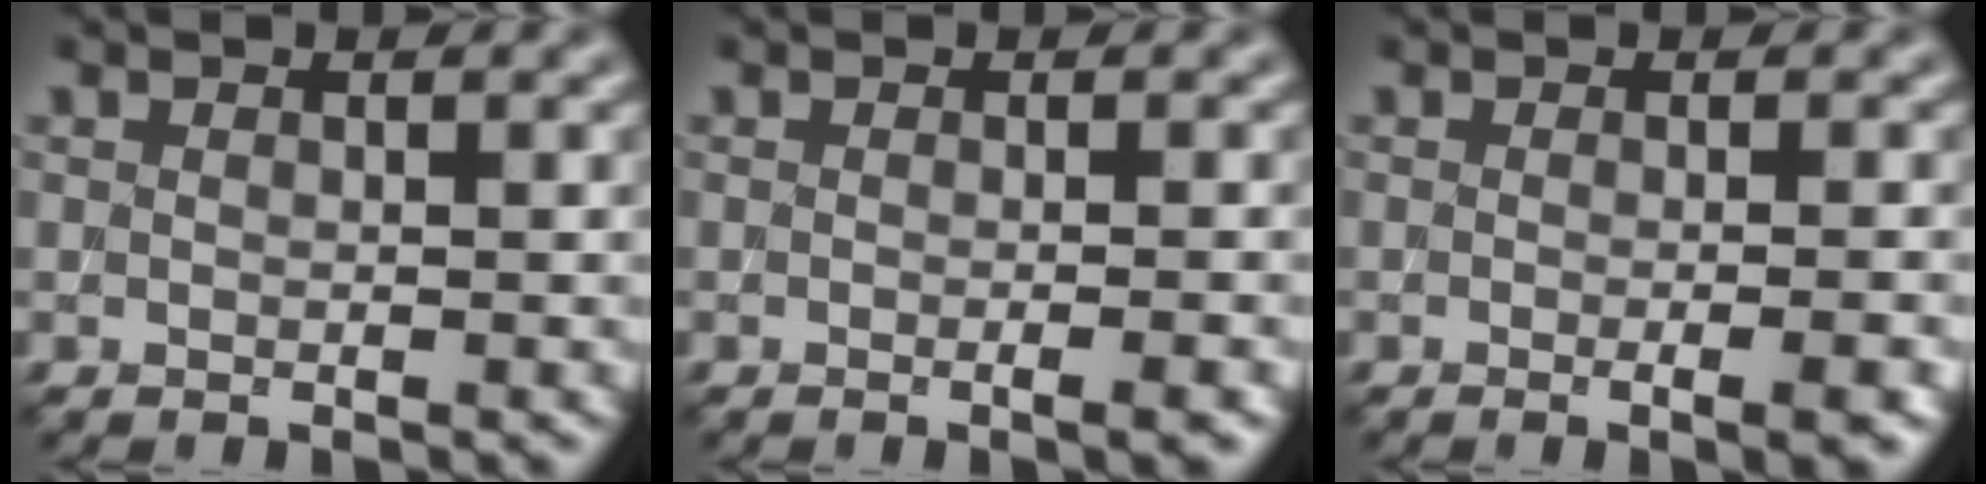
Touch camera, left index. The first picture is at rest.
{"total": 2.7, "force": [-0.3, 1.2, 2.4], "torque": [0.003, 0.005, -0.016]}
{"total": 3.7, "force": [-0.7, 1.5, 3.4], "torque": [-0.010, 0.003, -0.014]}